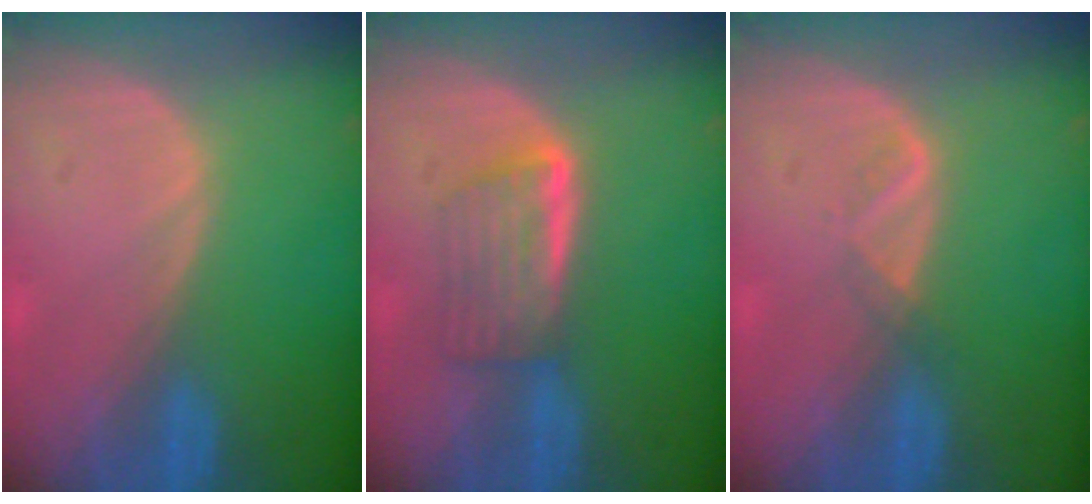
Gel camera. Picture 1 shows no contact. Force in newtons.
{"total": 5.8, "press": 5.1, "slide": 2.9}
{"total": 1.6, "press": 1.5, "slide": 0.7}